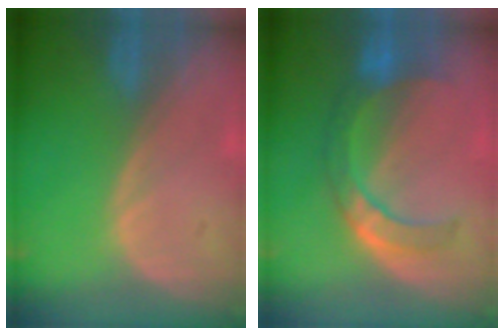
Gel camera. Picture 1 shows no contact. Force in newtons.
{"total": 7.3, "press": 7.1, "slide": 1.6}